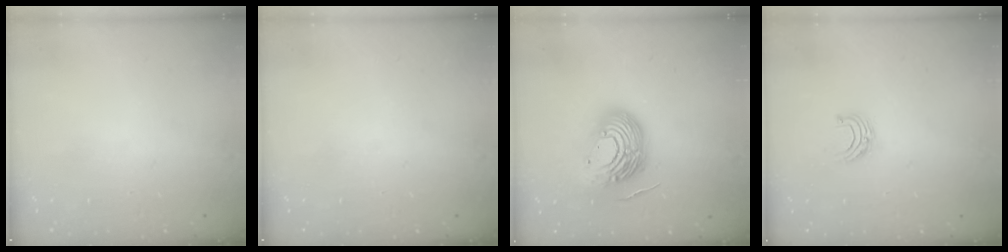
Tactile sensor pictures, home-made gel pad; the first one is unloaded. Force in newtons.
{"total": 0.0}
{"total": 17.3, "press": 17.3, "slide": 1.4}
{"total": 5.0, "press": 5.0, "slide": 0.5}